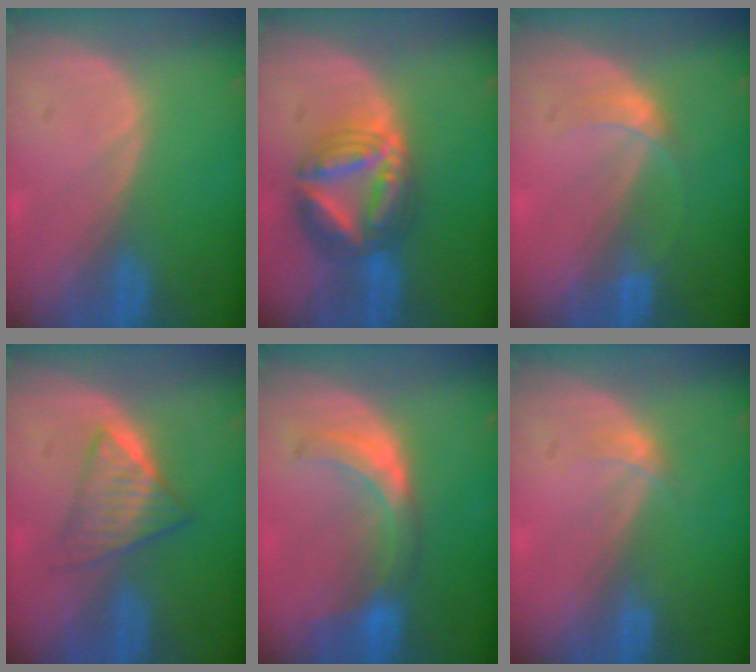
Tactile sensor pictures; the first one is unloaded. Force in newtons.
{"total": 9.1, "press": 9.1, "slide": 0.9}
{"total": 2.5, "press": 2.5, "slide": 0.1}
{"total": 6.3, "press": 5.4, "slide": 3.2}
{"total": 6.3, "press": 6.3, "slide": 0.1}
{"total": 1.2, "press": 1.2, "slide": 0.1}